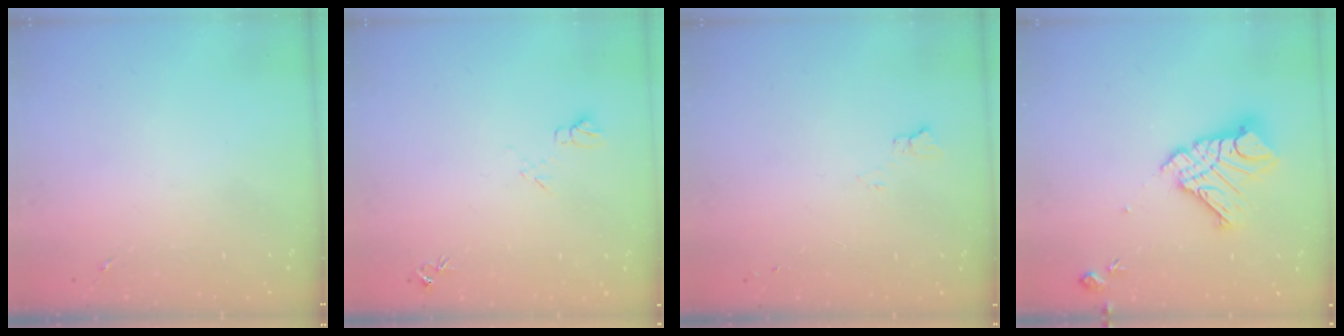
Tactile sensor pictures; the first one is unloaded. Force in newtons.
{"total": 6.7, "press": 6.7, "slide": 0.7}
{"total": 4.6, "press": 4.5, "slide": 0.6}
{"total": 15.2, "press": 15.1, "slide": 1.6}